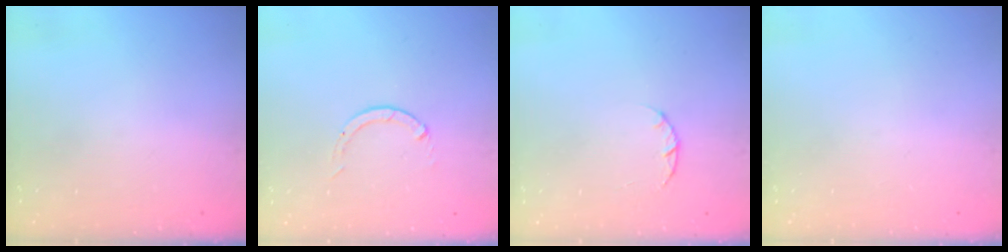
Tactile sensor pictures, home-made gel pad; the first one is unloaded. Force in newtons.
{"total": 0.0}
{"total": 1.4, "press": 1.3, "slide": 0.3}
{"total": 0.0}